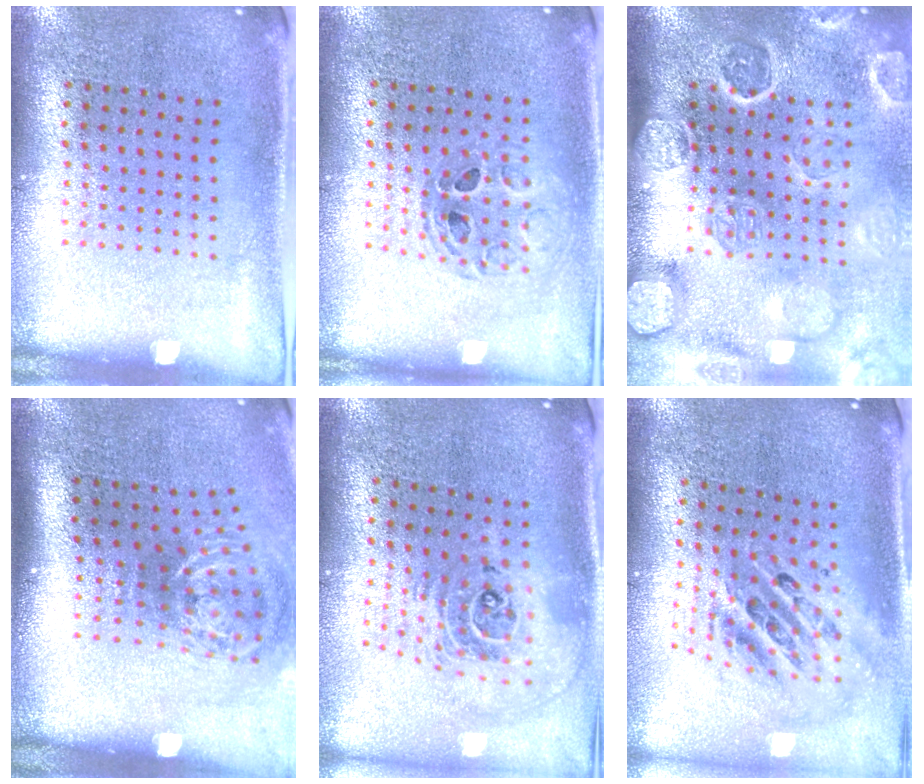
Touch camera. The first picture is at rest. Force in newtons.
{"total": 0.8, "press": 0.8, "slide": 0.1}
{"total": 4.2, "press": 3.5, "slide": 2.3}
{"total": 2.1, "press": 1.3, "slide": 1.7}
{"total": 2.4, "press": 1.8, "slide": 1.6}
{"total": 2.5, "press": 1.7, "slide": 1.8}